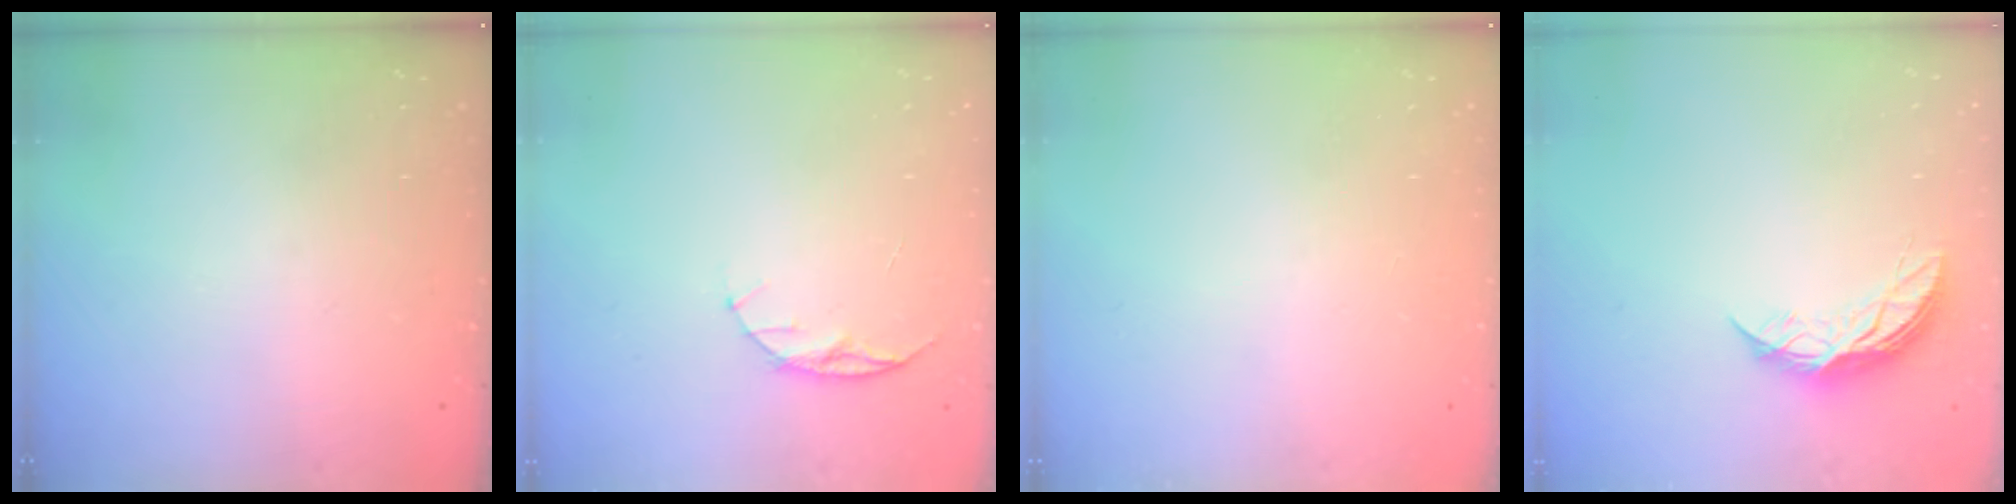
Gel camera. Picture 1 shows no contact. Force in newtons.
{"total": 5.9, "press": 5.8, "slide": 0.7}
{"total": 0.0}
{"total": 8.8, "press": 8.8, "slide": 0.5}